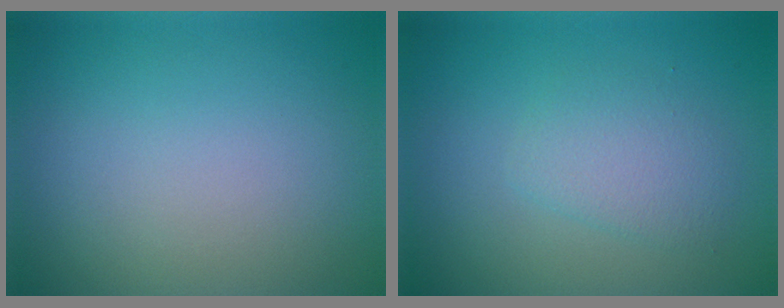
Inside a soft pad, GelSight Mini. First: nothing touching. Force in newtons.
{"total": 2.3, "press": 2.3, "slide": 0.0}